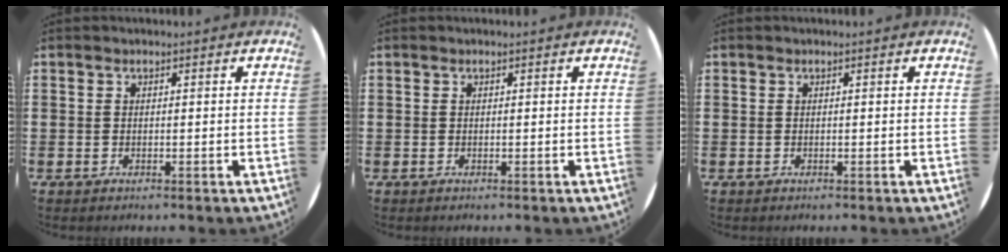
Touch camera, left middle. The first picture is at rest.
{"total": 0.0}
{"total": 0.0}